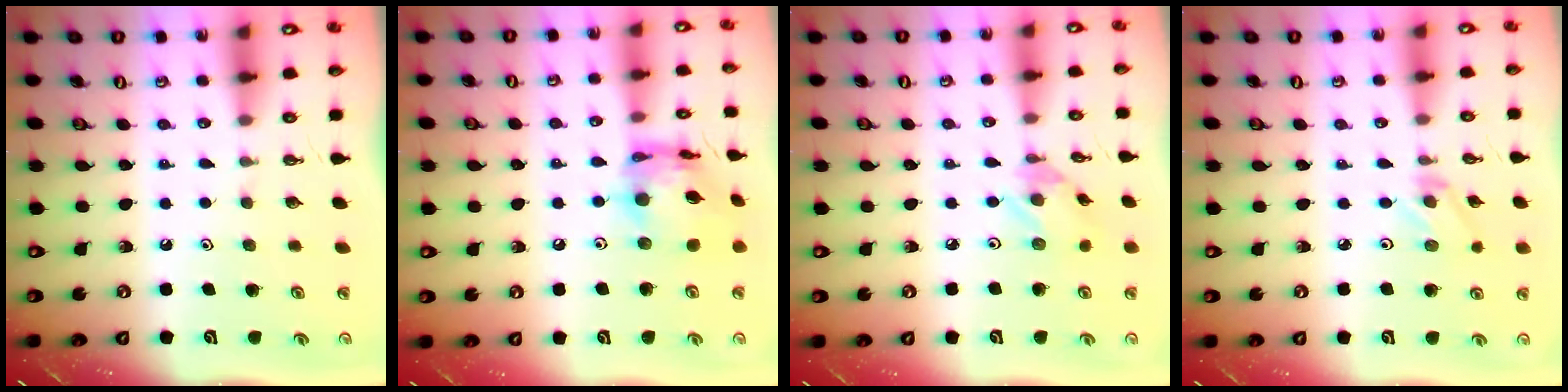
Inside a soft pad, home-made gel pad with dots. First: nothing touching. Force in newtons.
{"total": 14.0, "press": 14.0, "slide": 1.4}
{"total": 3.2, "press": 3.2, "slide": 0.1}
{"total": 2.2, "press": 2.2, "slide": 0.3}